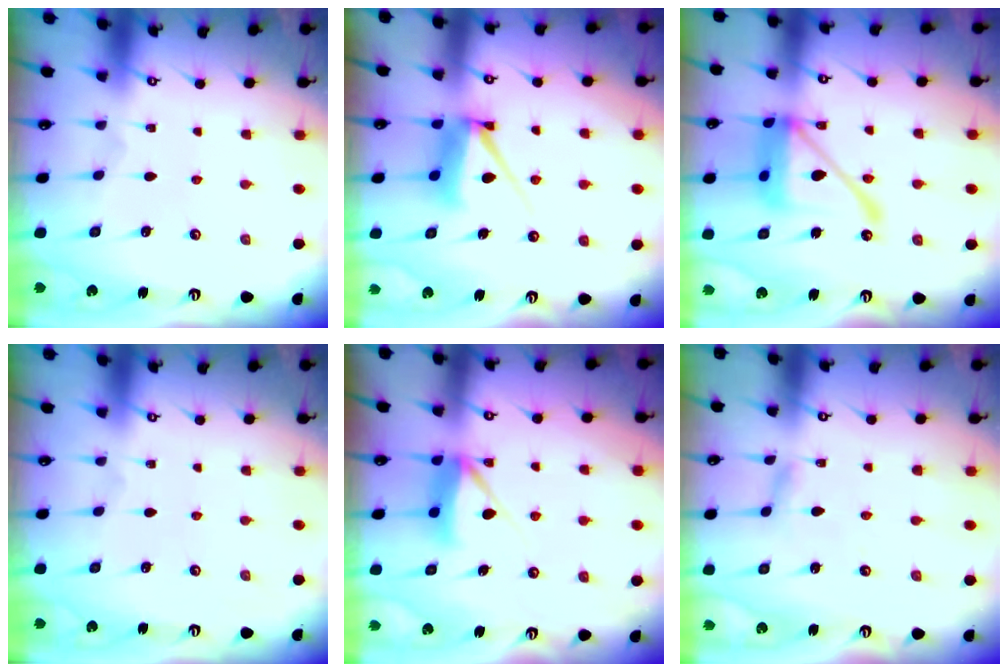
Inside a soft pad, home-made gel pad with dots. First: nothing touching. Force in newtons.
{"total": 8.2, "press": 8.1, "slide": 0.8}
{"total": 17.8, "press": 17.7, "slide": 1.8}
{"total": 0.0}
{"total": 8.7, "press": 8.6, "slide": 0.9}
{"total": 2.4, "press": 2.4, "slide": 0.3}